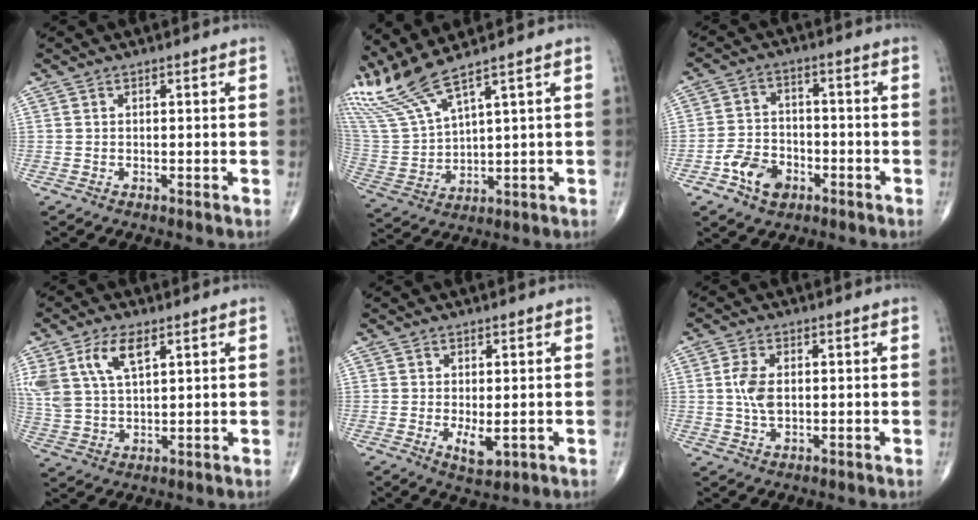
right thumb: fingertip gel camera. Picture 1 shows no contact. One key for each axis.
{"total": 10.7, "fx": 9.2, "fy": 0.1, "fz": 5.5, "tx": -0.142, "ty": -0.039, "tz": 0.211}
{"total": 8.0, "fx": -3.9, "fy": 5.5, "fz": 4.3, "tx": -0.056, "ty": 0.024, "tz": -0.069}
{"total": 10.5, "fx": 5.0, "fy": 5.1, "fz": 7.7, "tx": -0.164, "ty": -0.009, "tz": 0.105}
{"total": 3.6, "fx": -0.6, "fy": 1.5, "fz": 3.2, "tx": -0.048, "ty": -0.010, "tz": -0.001}
{"total": 5.0, "fx": 0.5, "fy": 2.8, "fz": 4.1, "tx": -0.089, "ty": 0.000, "tz": 0.009}